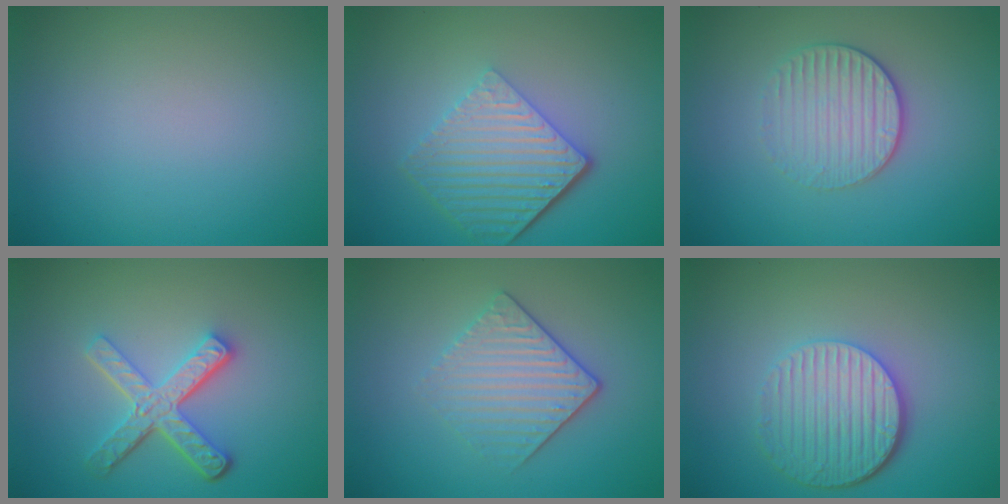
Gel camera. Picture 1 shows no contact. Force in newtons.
{"total": 6.2, "press": 4.2, "slide": 4.6}
{"total": 3.0, "press": 2.7, "slide": 1.3}
{"total": 4.9, "press": 3.6, "slide": 3.3}
{"total": 3.7, "press": 3.3, "slide": 1.7}
{"total": 5.5, "press": 4.2, "slide": 3.5}